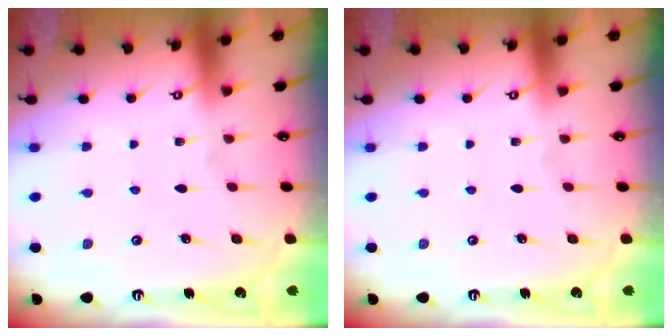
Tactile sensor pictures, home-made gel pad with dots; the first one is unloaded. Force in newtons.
{"total": 0.0}